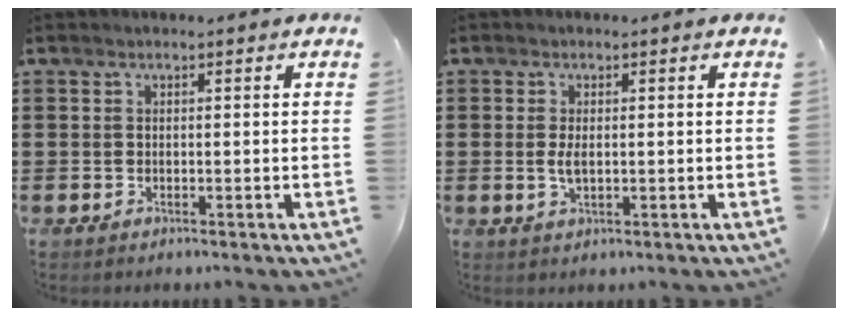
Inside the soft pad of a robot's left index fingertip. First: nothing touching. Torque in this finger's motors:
{"motor_torque": [0.52, 0.41, 0.40, 0.07]}